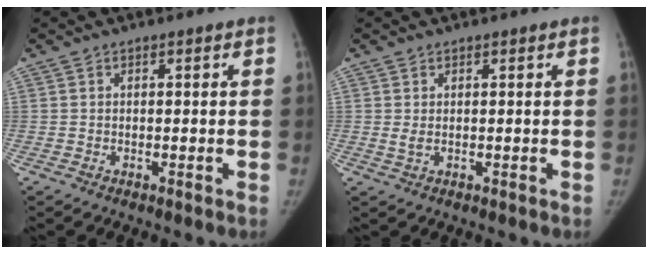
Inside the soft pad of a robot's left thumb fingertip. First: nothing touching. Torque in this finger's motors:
{"motor_torque": [-0.44, -0.07, -0.12, 0.11, 0.01]}